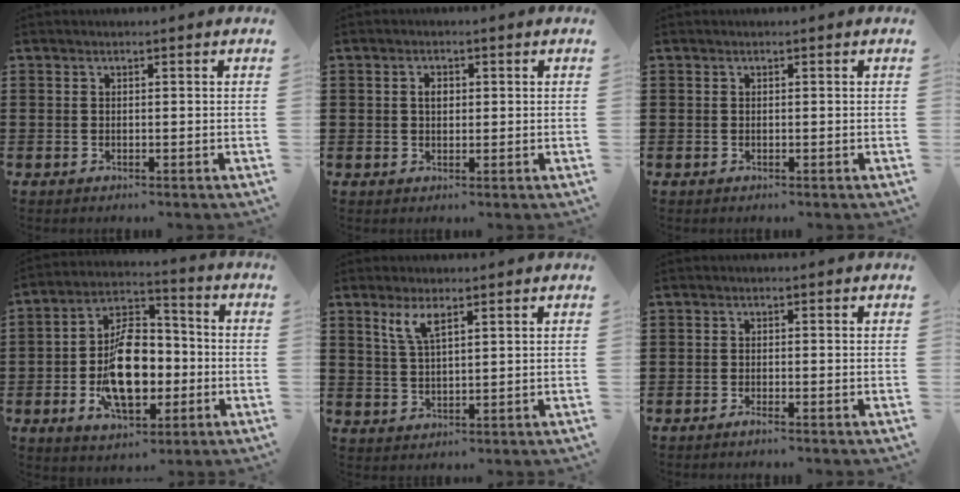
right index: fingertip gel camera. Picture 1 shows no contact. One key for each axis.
{"total": 2.1, "fx": 0.4, "fy": 1.3, "fz": 1.6, "tx": -0.034, "ty": 0.009, "tz": 0.006}
{"total": 0.0}
{"total": 12.4, "fx": -2.6, "fy": 7.1, "fz": 9.8, "tx": -0.183, "ty": 0.004, "tz": -0.044}
{"total": 4.0, "fx": 2.4, "fy": 1.2, "fz": 3.0, "tx": -0.066, "ty": 0.005, "tz": 0.041}
{"total": 0.9, "fx": -0.7, "fy": -0.2, "fz": 0.5, "tx": -0.011, "ty": -0.007, "tz": -0.012}